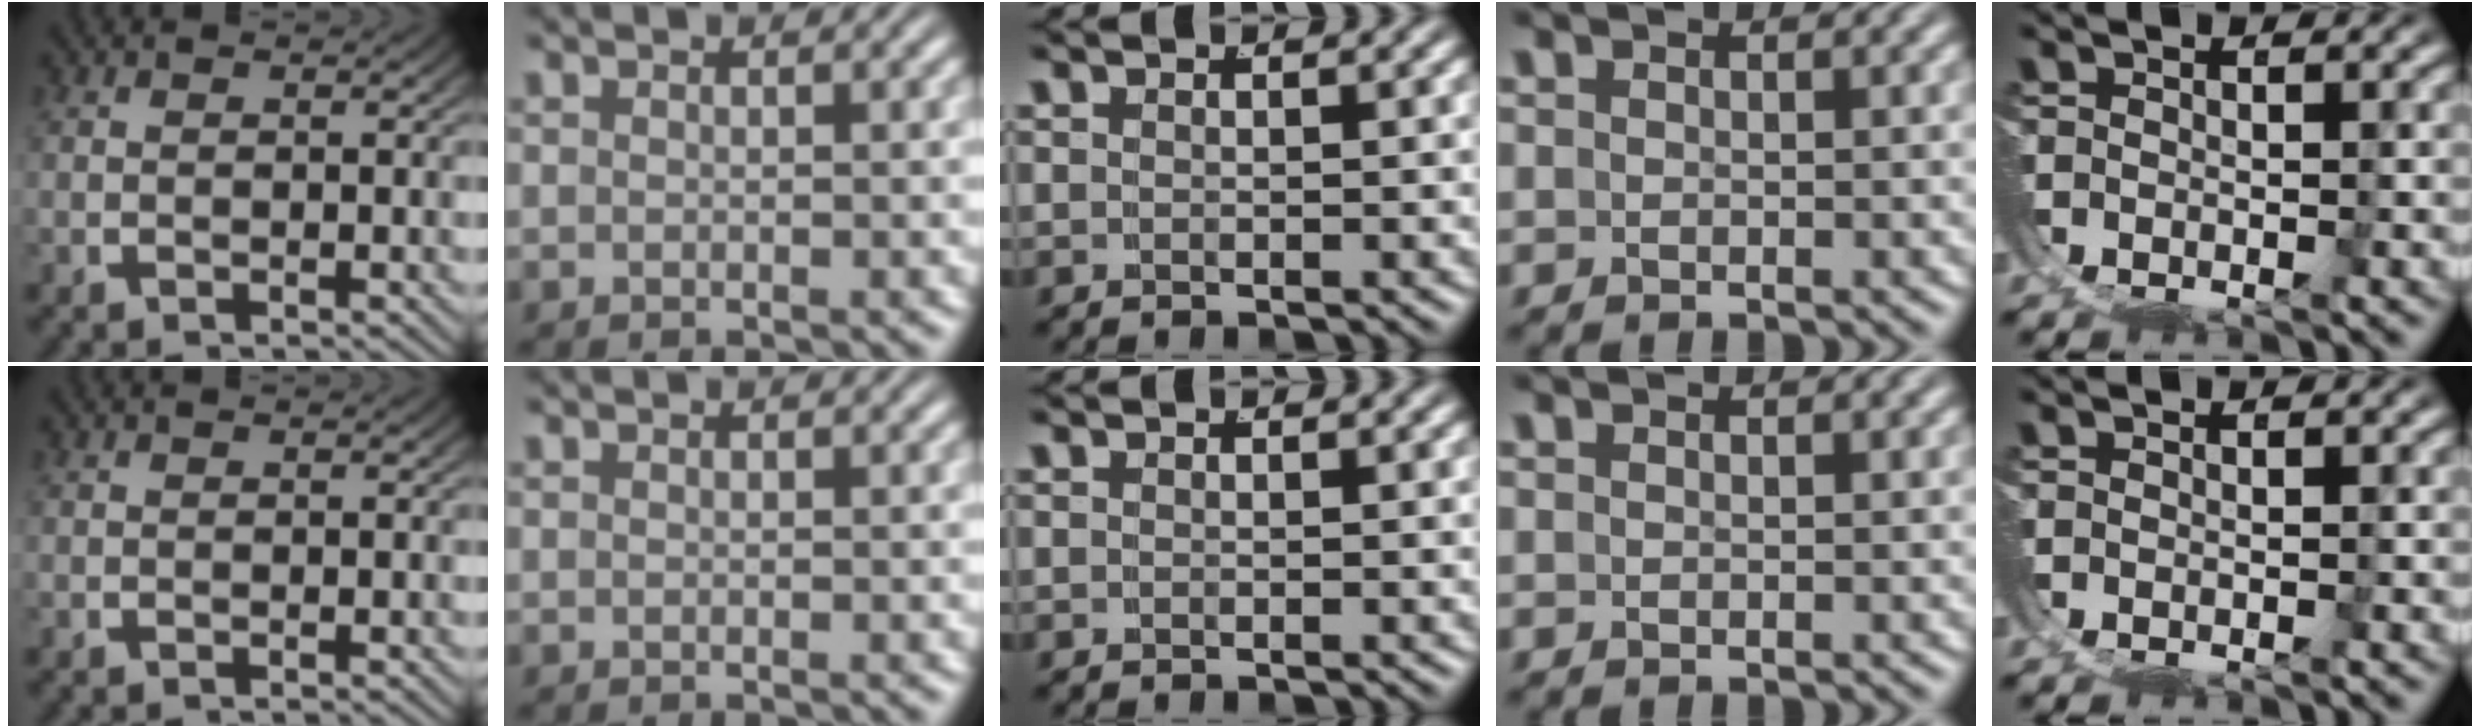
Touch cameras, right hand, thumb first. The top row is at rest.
{}